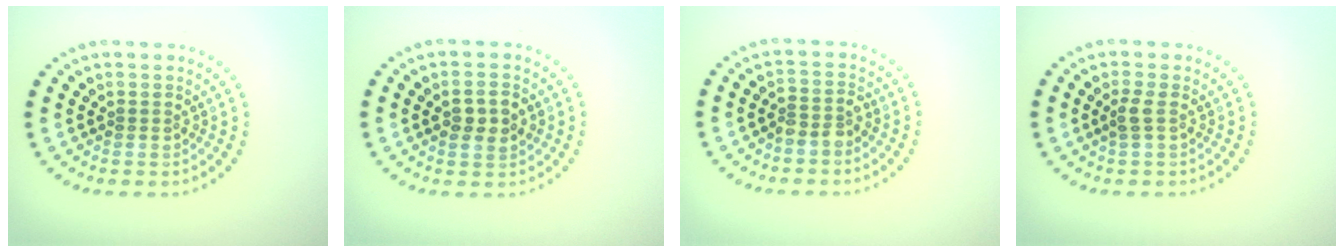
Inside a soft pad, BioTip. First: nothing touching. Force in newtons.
{"total": 2.7, "press": 2.7, "slide": 0.4}
{"total": 1.8, "press": 1.6, "slide": 1.0}
{"total": 1.2, "press": 1.1, "slide": 0.5}